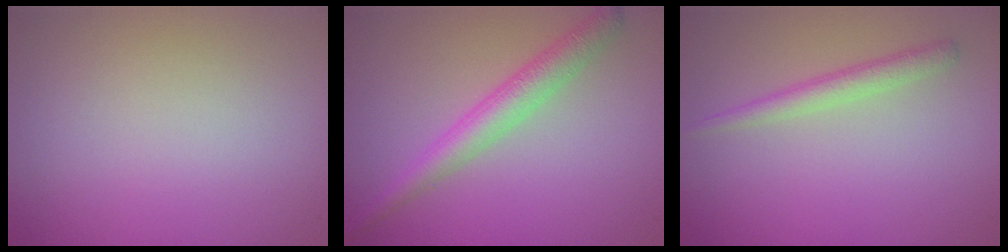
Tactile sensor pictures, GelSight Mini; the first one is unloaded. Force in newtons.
{"total": 3.2, "press": 3.2, "slide": 0.0}
{"total": 1.8, "press": 1.8, "slide": 0.1}